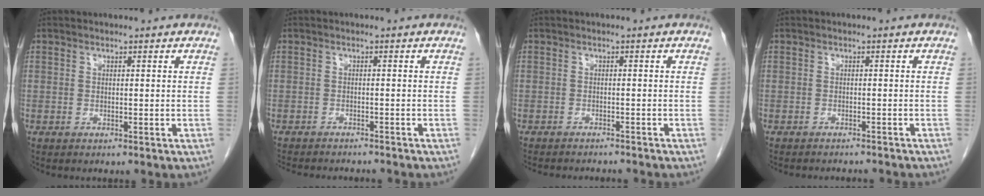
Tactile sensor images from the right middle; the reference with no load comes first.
{"total": 8.6, "force": [-8.0, 1.5, 2.9], "torque": [-0.037, -0.006, -0.104]}
{"total": 7.3, "force": [-6.8, 1.3, 2.3], "torque": [-0.023, -0.005, -0.084]}
{"total": 6.3, "force": [-5.9, 1.0, 1.7], "torque": [-0.015, -0.006, -0.065]}